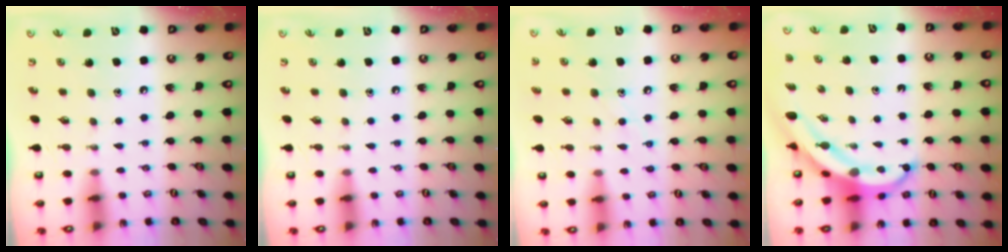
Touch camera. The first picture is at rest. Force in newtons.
{"total": 0.0}
{"total": 6.4, "press": 6.4, "slide": 0.4}
{"total": 7.7, "press": 7.6, "slide": 1.4}